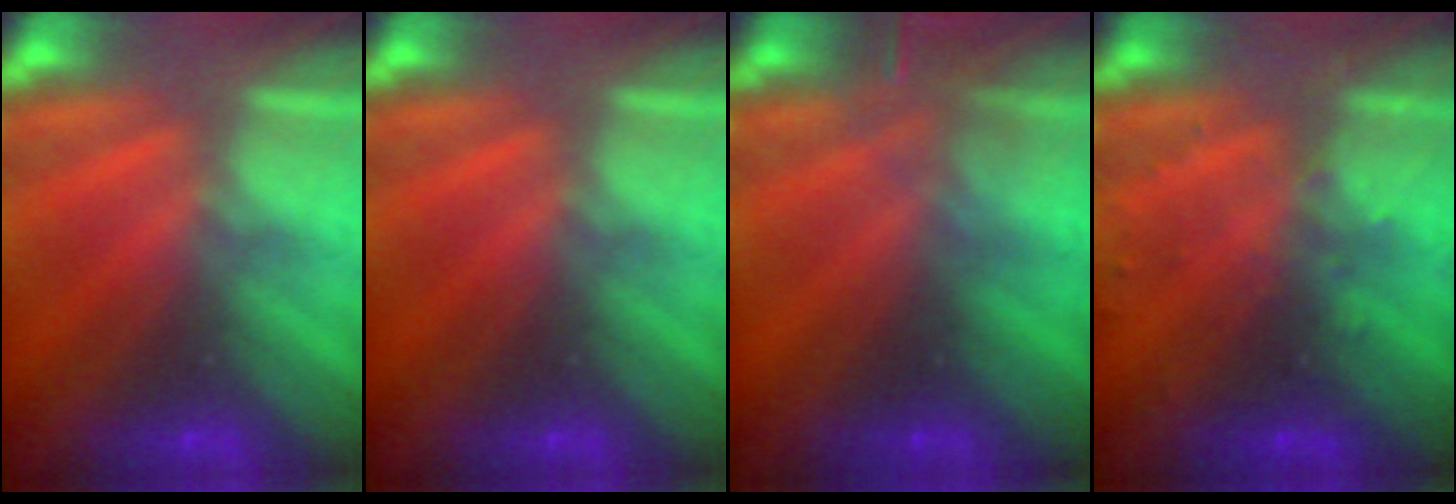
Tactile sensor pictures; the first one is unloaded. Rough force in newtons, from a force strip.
{"total": 0.0}
{"total": 3.0}
{"total": 3.3}